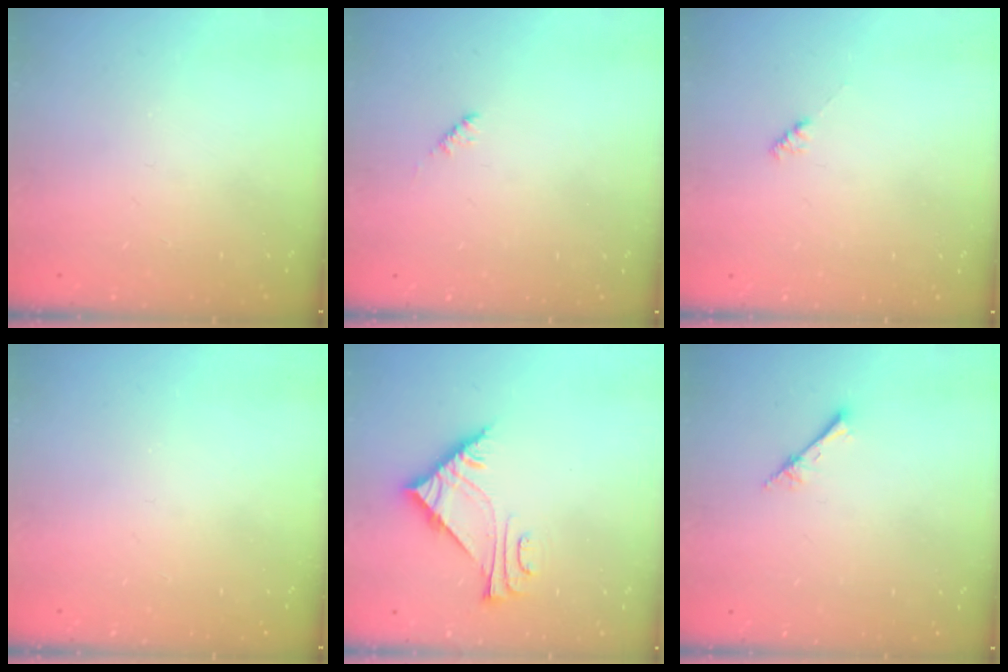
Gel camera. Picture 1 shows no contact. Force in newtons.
{"total": 3.1, "press": 3.1, "slide": 0.6}
{"total": 2.1, "press": 2.0, "slide": 0.5}
{"total": 0.0}
{"total": 7.0, "press": 7.0, "slide": 0.1}
{"total": 2.6, "press": 2.6, "slide": 0.3}